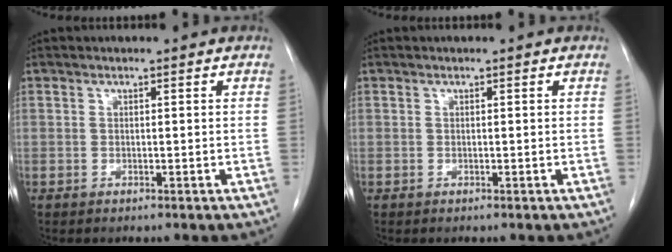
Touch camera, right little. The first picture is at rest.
{"total": 0.0}